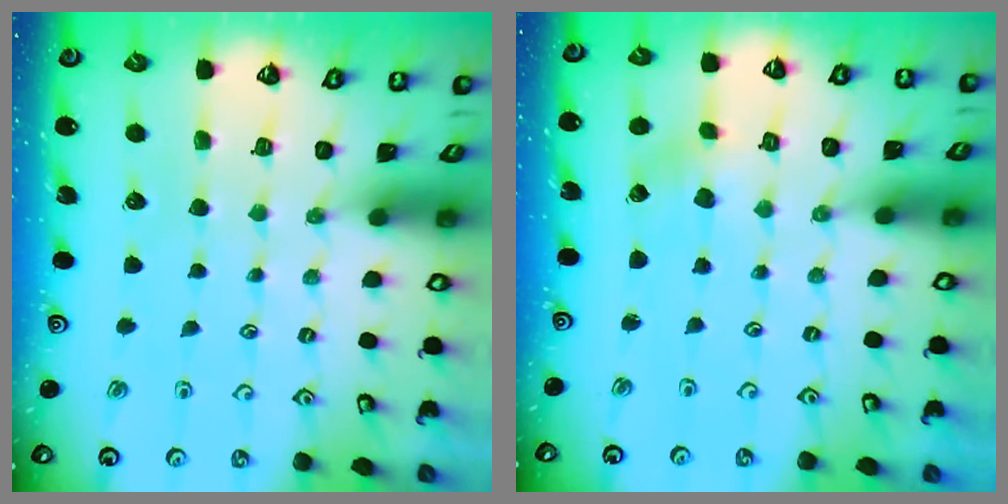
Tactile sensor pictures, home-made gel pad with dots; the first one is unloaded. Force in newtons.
{"total": 1.9, "press": 1.9, "slide": 0.2}